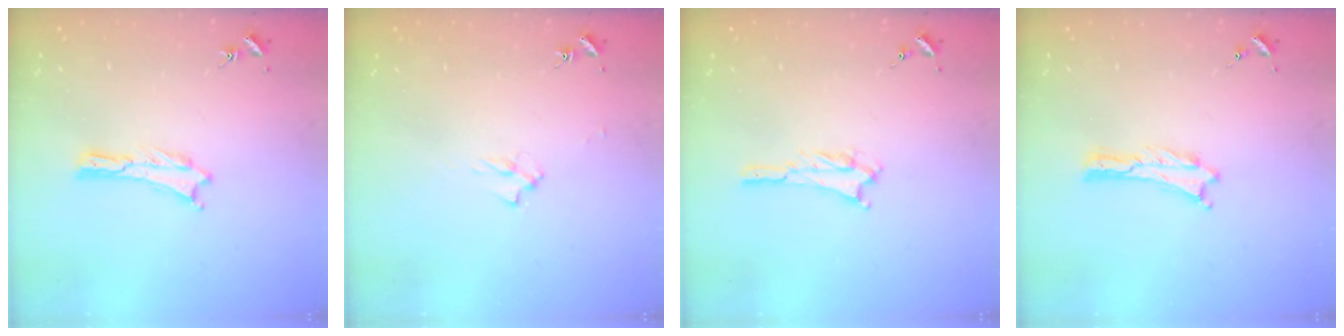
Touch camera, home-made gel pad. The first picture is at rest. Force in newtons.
{"total": 2.0, "press": 2.0, "slide": 0.3}
{"total": 1.5, "press": 1.5, "slide": 0.3}
{"total": 0.0}